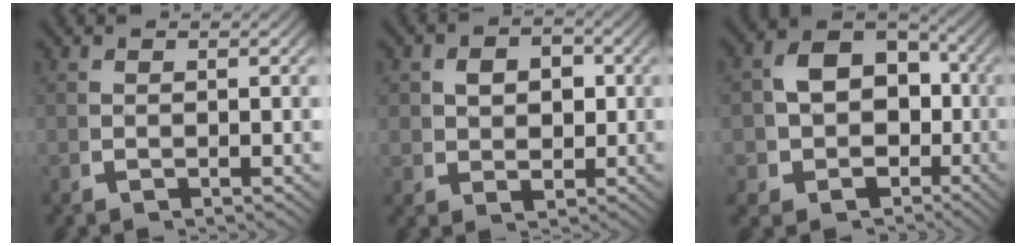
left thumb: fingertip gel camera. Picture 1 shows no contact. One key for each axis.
{"total": 3.6, "fx": 0.6, "fy": 2.9, "fz": 2.1, "tx": -0.039, "ty": -0.017, "tz": 0.022}
{"total": 11.6, "fx": -1.6, "fy": 9.9, "fz": 5.8, "tx": -0.143, "ty": -0.054, "tz": -0.008}